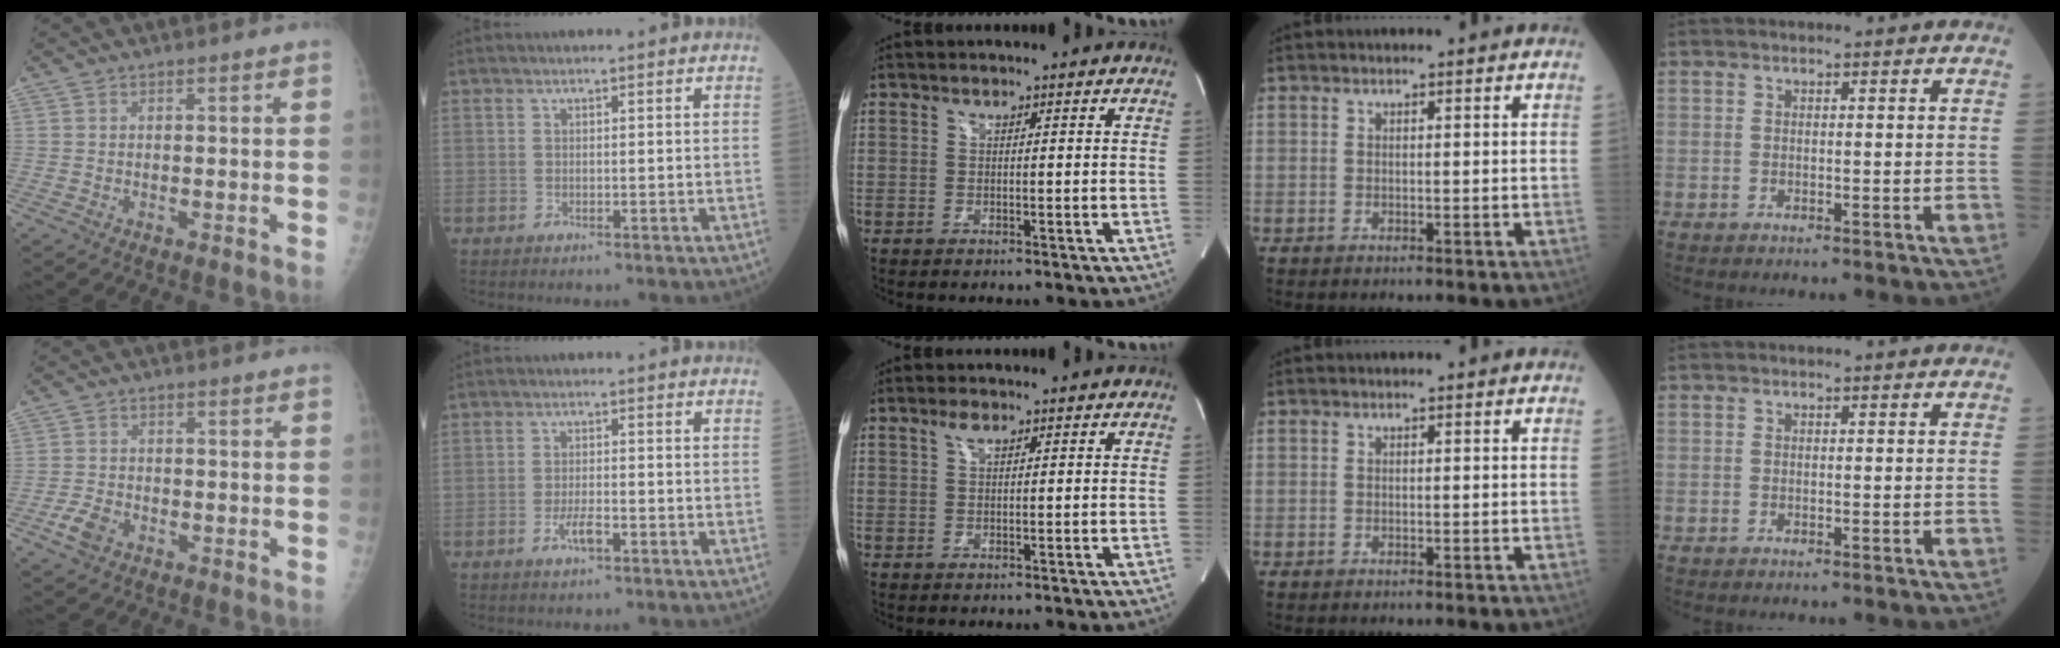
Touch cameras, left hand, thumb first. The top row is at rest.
{"thumb": {"total": 3.6, "force": [-1.8, 2.3, 2.1], "torque": [-0.044, 0.004, -0.033]}, "index": {"total": 2.9, "force": [-1.5, 0.6, 2.4], "torque": [-0.049, -0.001, -0.028]}, "middle": {"total": 1.4, "force": [0.9, 0.4, 1.0], "torque": [-0.023, 0.006, 0.017]}}